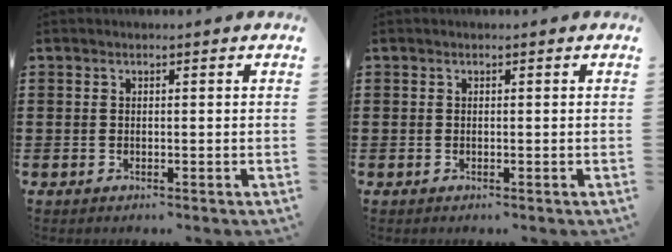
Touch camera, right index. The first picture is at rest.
{"total": 0.0}